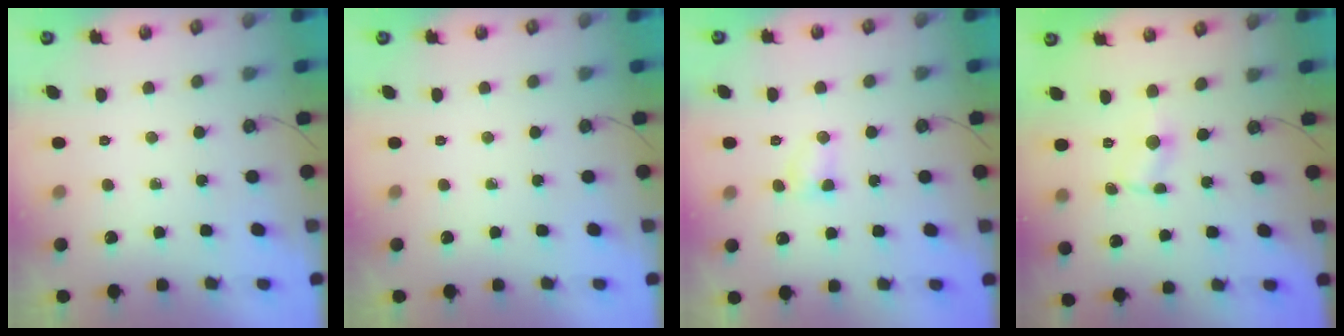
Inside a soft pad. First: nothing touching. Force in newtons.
{"total": 0.0}
{"total": 3.0, "press": 3.0, "slide": 0.3}
{"total": 1.1, "press": 1.1, "slide": 0.2}